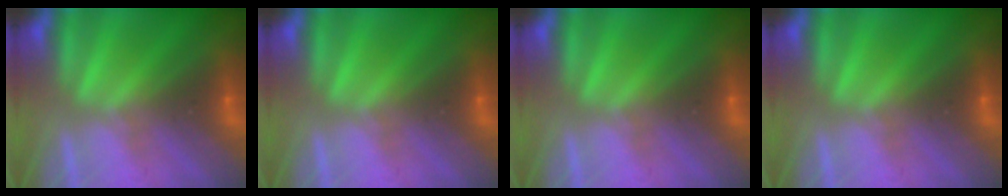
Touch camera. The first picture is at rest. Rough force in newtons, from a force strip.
{"total": 0.0}
{"total": 0.0}
{"total": 0.0}